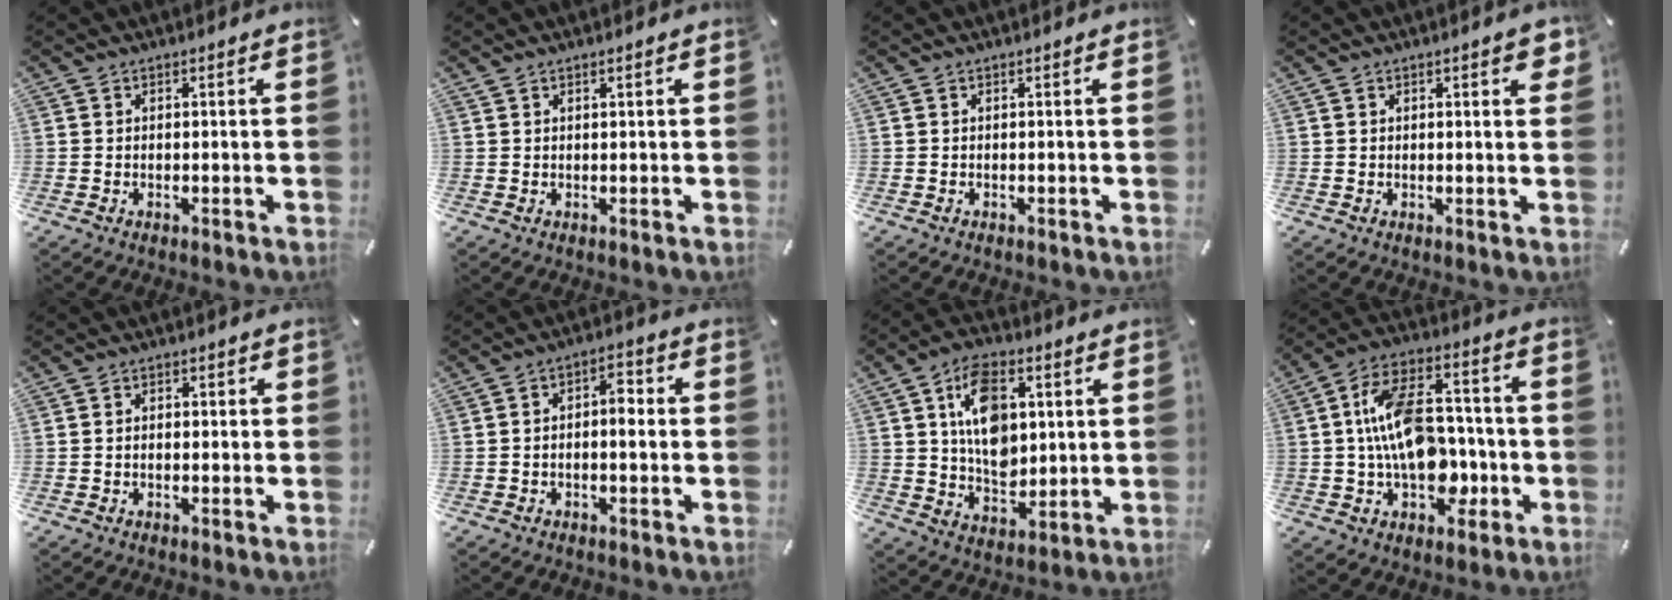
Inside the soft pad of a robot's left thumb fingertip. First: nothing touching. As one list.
[{"total": 0.9, "force": [0.5, 0.2, 0.6], "torque": [-0.012, 0.000, 0.009]}, {"total": 0.0}, {"total": 2.5, "force": [1.1, 1.2, 1.9], "torque": [-0.023, -0.001, 0.015]}, {"total": 1.7, "force": [-0.4, 1.2, 1.0], "torque": [-0.020, 0.006, -0.010]}, {"total": 4.7, "force": [-0.9, 2.7, 3.8], "torque": [-0.052, 0.010, -0.022]}, {"total": 13.7, "force": [3.4, 9.4, 9.3], "torque": [-0.146, 0.007, 0.062]}, {"total": 17.4, "force": [-1.3, 11.6, 13.0], "torque": [-0.243, 0.016, -0.024]}]